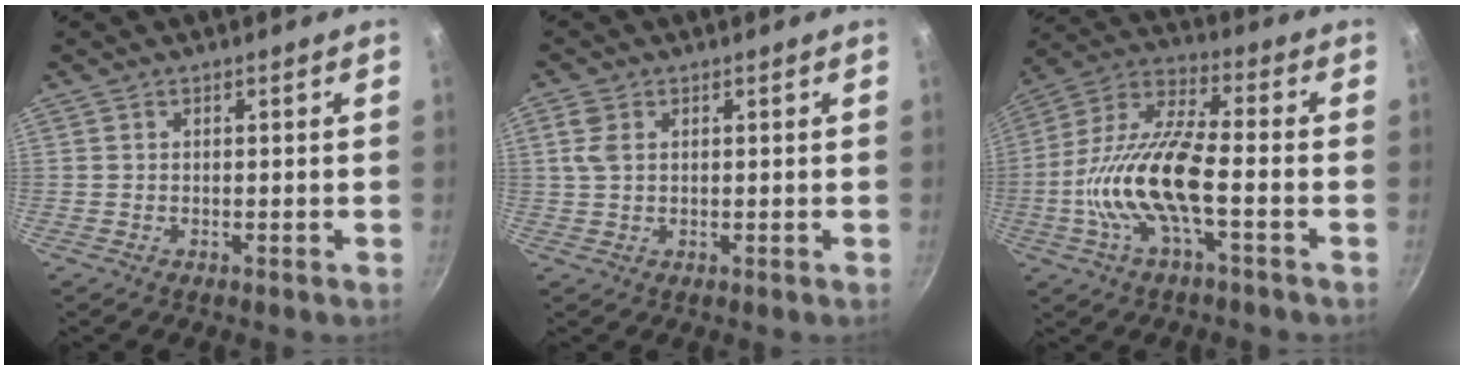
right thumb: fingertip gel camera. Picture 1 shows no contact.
{"total": 3.6, "force": [1.1, 2.4, 2.4], "torque": [-0.050, 0.003, 0.020]}
{"total": 15.8, "force": [-3.9, 5.5, 14.3], "torque": [-0.279, 0.039, -0.090]}